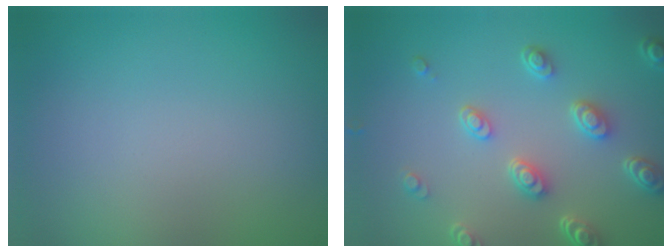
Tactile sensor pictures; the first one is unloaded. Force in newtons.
{"total": 4.6, "press": 3.6, "slide": 2.8}